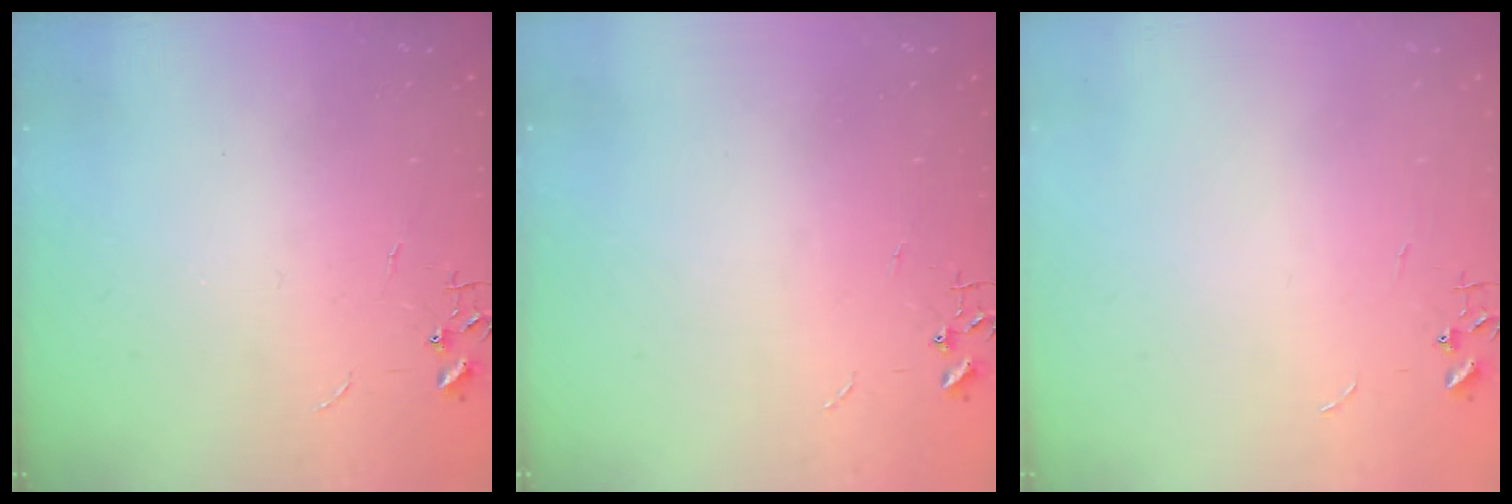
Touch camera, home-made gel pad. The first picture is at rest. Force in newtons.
{"total": 0.0}
{"total": 0.0}